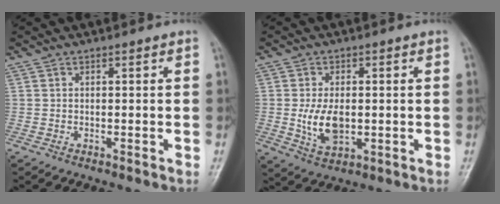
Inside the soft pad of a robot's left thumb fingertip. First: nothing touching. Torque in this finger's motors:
{"motor_torque": [1.00, 1.17, 0.84, 0.11, 0.09]}